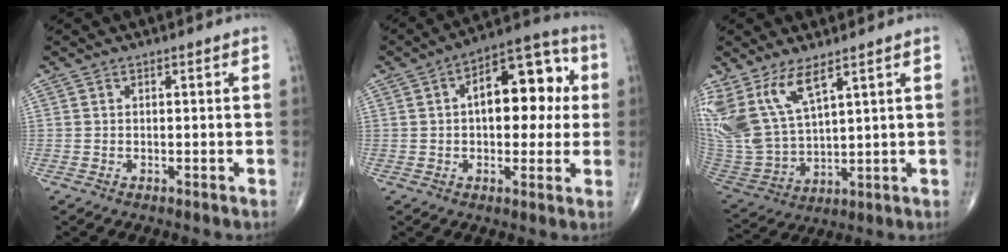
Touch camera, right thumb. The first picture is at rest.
{"total": 15.4, "force": [2.3, 8.2, 12.9], "torque": [-0.148, 0.029, 0.027]}
{"total": 14.3, "force": [8.1, 5.8, 10.2], "torque": [-0.218, -0.037, 0.184]}